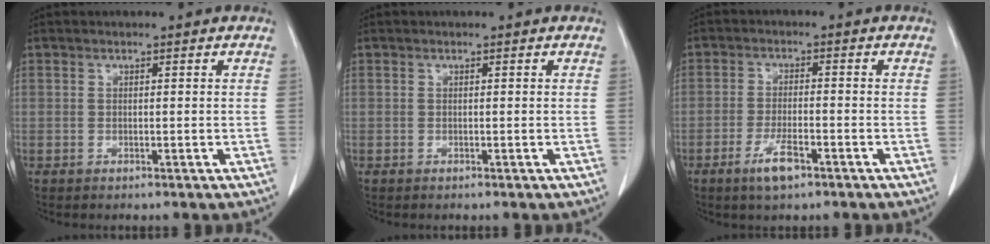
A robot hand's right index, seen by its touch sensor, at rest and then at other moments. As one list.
[{"total": 0.0}, {"total": 4.7, "force": [-2.8, 1.0, 3.6], "torque": [-0.072, -0.003, -0.048]}]